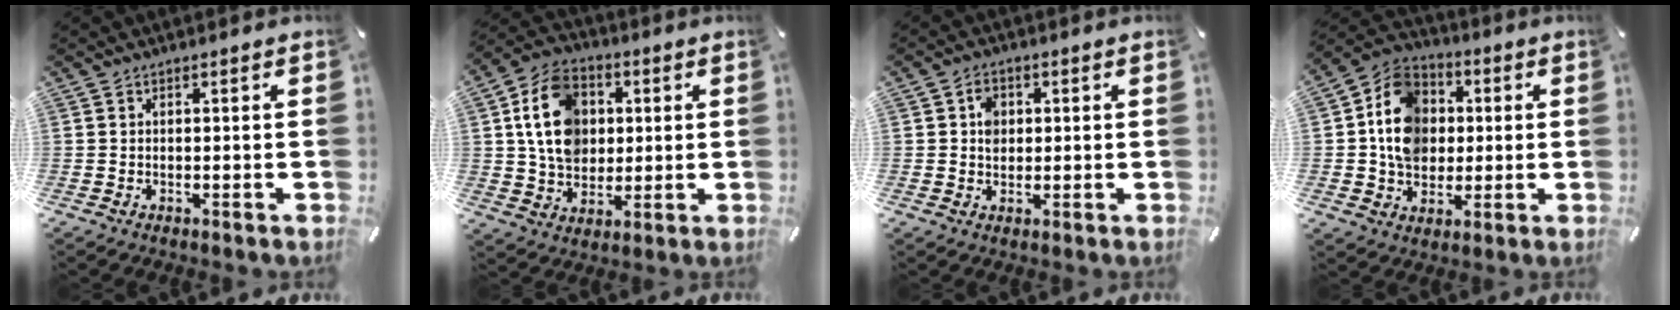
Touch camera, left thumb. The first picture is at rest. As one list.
[{"total": 14.0, "force": [2.3, 11.5, 7.5], "torque": [-0.141, 0.011, 0.045]}, {"total": 4.1, "force": [0.6, 3.5, 2.1], "torque": [-0.029, 0.003, 0.006]}, {"total": 13.0, "force": [-0.2, 11.4, 6.3], "torque": [-0.136, 0.024, -0.005]}]